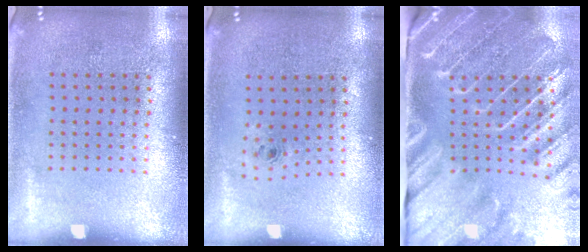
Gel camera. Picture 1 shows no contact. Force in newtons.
{"total": 0.7, "press": 0.3, "slide": 0.6}
{"total": 4.2, "press": 3.4, "slide": 2.4}